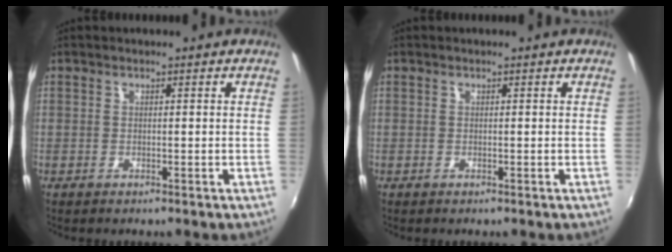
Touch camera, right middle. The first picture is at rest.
{"total": 0.0}